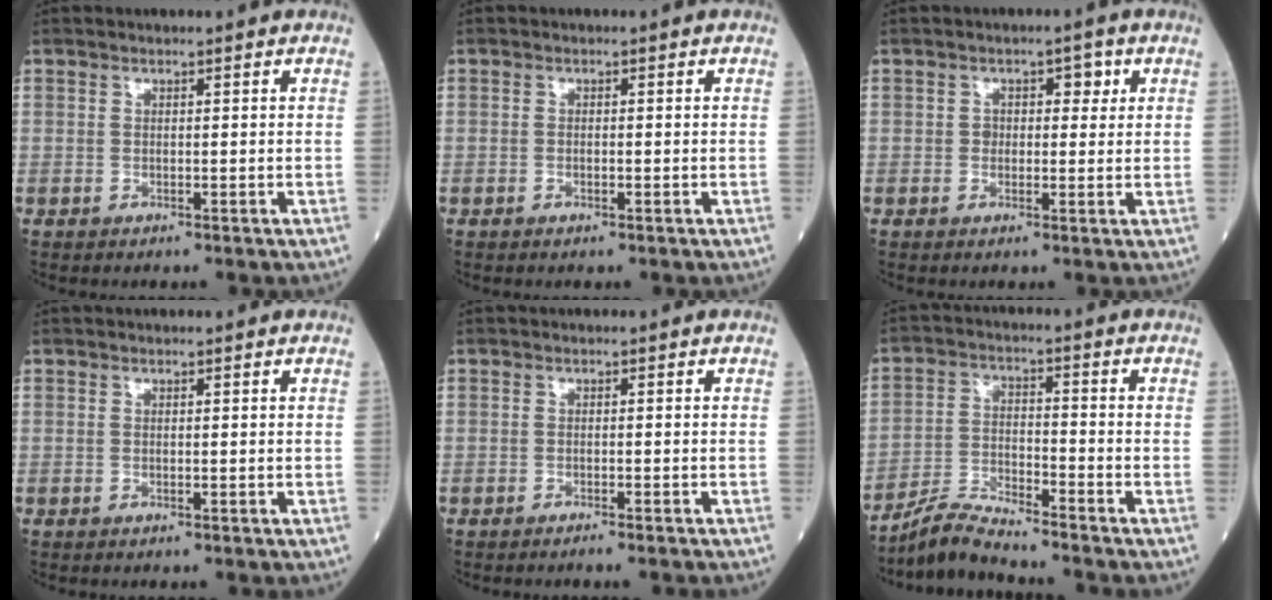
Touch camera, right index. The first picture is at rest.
{"total": 0.6, "force": [-0.3, 0.1, 0.5], "torque": [-0.012, 0.000, -0.006]}
{"total": 3.1, "force": [0.8, 2.1, 2.1], "torque": [-0.023, 0.014, 0.009]}
{"total": 0.0}
{"total": 2.4, "force": [-2.2, -0.1, 1.2], "torque": [-0.013, 0.000, -0.026]}
{"total": 6.2, "force": [-6.1, -0.4, 1.0], "torque": [-0.026, -0.011, -0.116]}